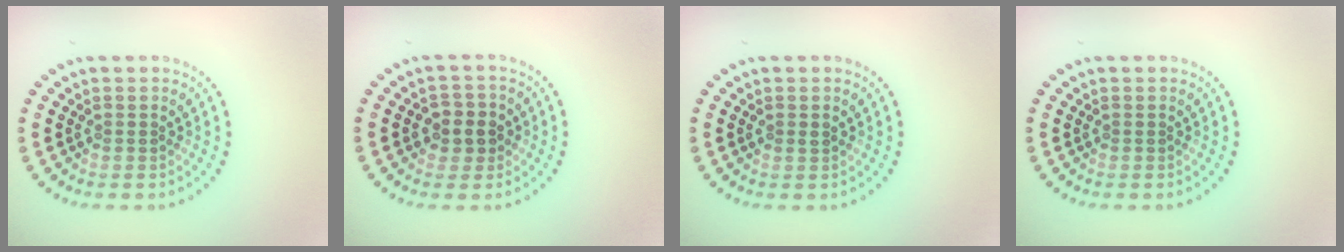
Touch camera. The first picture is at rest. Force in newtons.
{"total": 2.7, "press": 2.6, "slide": 0.8}
{"total": 0.8, "press": 0.8, "slide": 0.1}
{"total": 0.0}